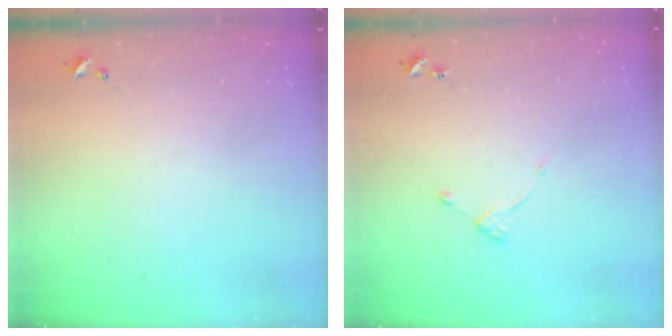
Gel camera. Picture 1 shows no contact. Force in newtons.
{"total": 4.8, "press": 4.7, "slide": 0.5}